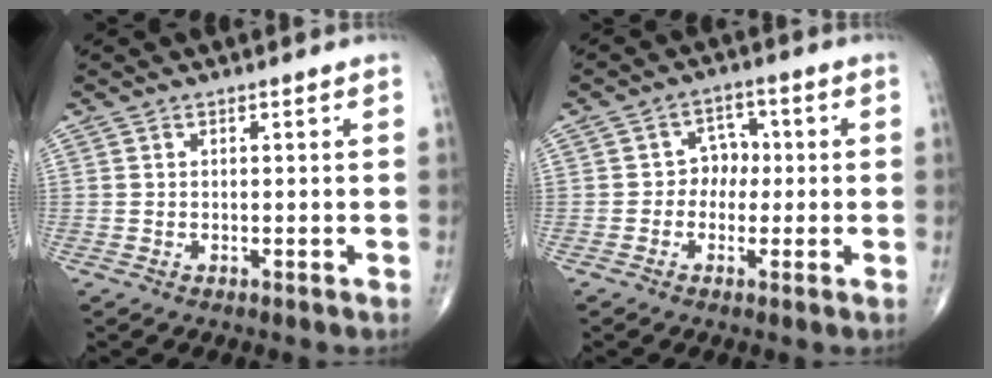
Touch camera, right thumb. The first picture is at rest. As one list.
[{"total": 4.5, "force": [-0.3, 3.8, 2.4], "torque": [-0.002, 0.014, -0.016]}]